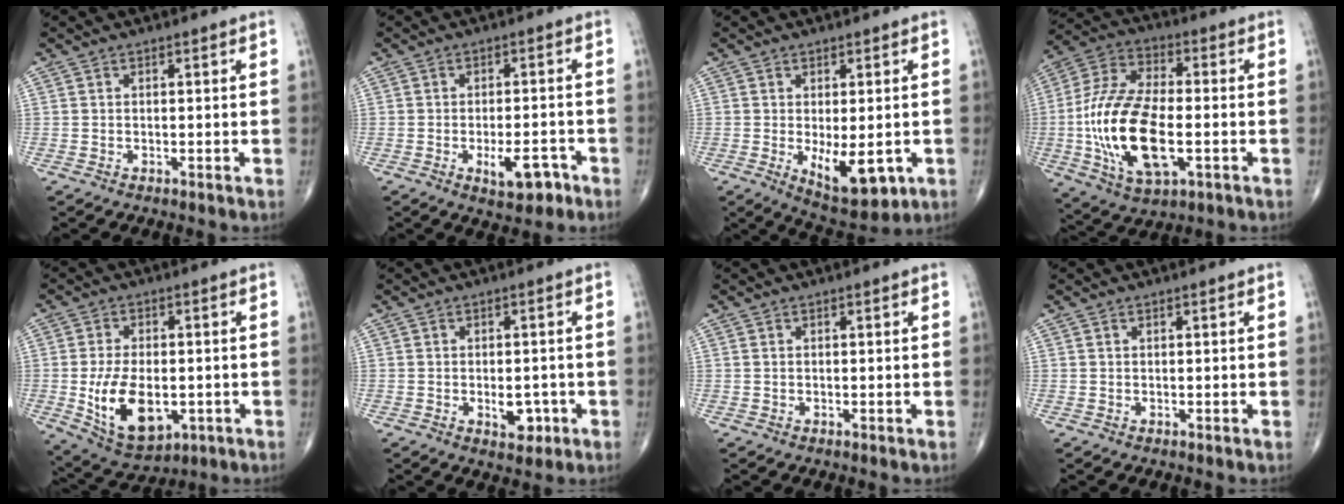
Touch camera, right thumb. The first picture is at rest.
{"total": 6.1, "force": [-2.8, 2.7, 4.8], "torque": [-0.061, 0.012, -0.036]}
{"total": 9.7, "force": [-2.1, 4.2, 8.5], "torque": [-0.113, -0.017, -0.018]}
{"total": 20.1, "force": [-3.4, 9.6, 17.3], "torque": [-0.350, 0.013, -0.057]}
{"total": 13.7, "force": [-2.6, 7.8, 10.9], "torque": [-0.178, -0.007, -0.026]}
{"total": 4.5, "force": [-1.3, 2.6, 3.4], "torque": [-0.030, 0.001, -0.010]}
{"total": 0.0}
{"total": 0.0}